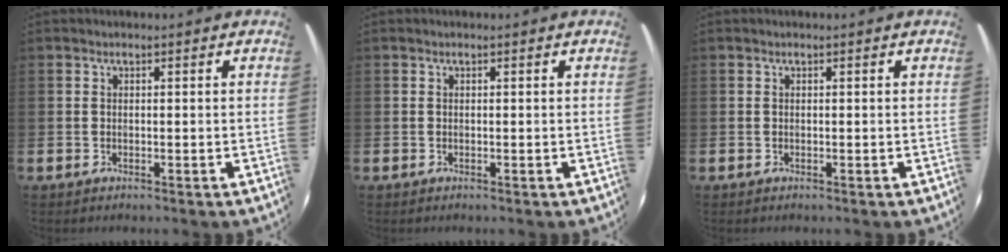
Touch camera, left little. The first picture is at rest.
{"total": 0.0}
{"total": 0.0}